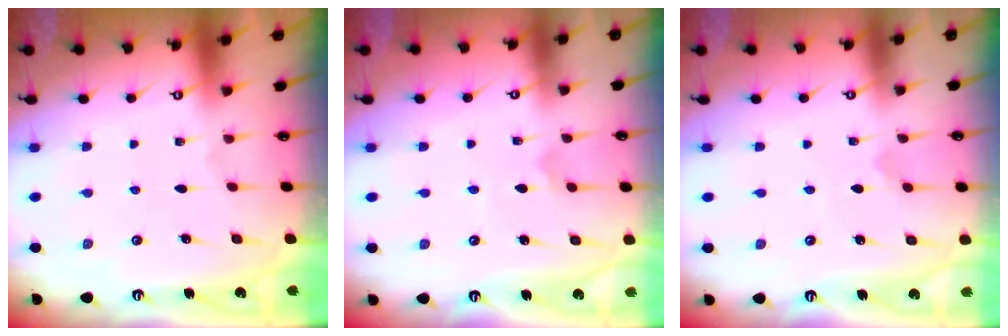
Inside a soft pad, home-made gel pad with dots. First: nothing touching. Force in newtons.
{"total": 2.8, "press": 2.8, "slide": 0.4}
{"total": 1.9, "press": 1.9, "slide": 0.5}